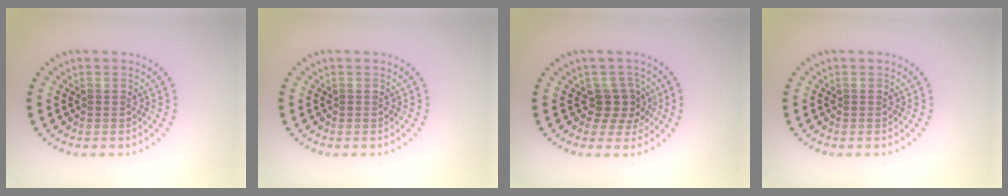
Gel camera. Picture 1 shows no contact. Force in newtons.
{"total": 0.0}
{"total": 2.5, "press": 2.0, "slide": 1.6}
{"total": 0.0}